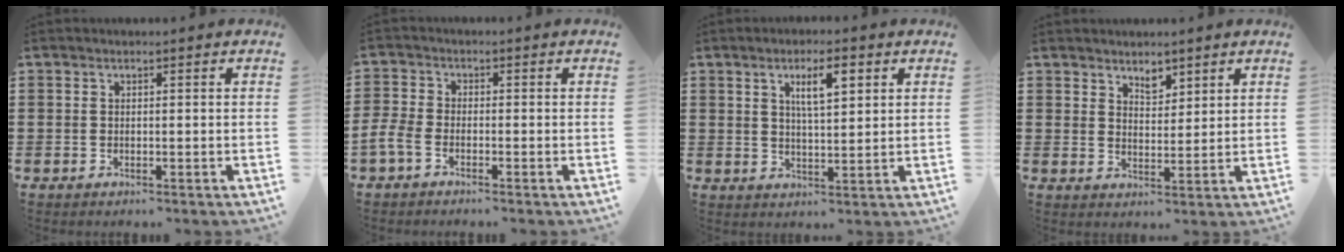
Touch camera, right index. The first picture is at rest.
{"total": 2.7, "force": [-1.9, 1.0, 1.5], "torque": [-0.049, -0.002, -0.043]}
{"total": 5.4, "force": [2.3, 1.4, 4.7], "torque": [-0.092, 0.004, 0.035]}
{"total": 3.0, "force": [2.5, 1.5, 0.7], "torque": [-0.022, 0.004, 0.047]}